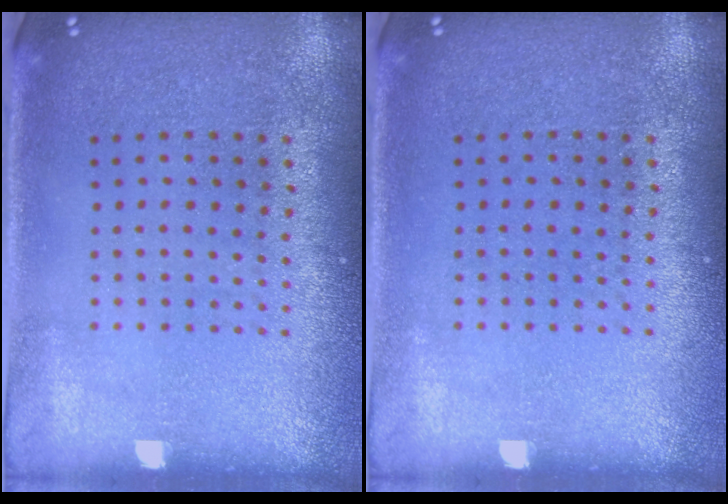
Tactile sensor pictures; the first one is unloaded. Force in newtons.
{"total": 0.0}